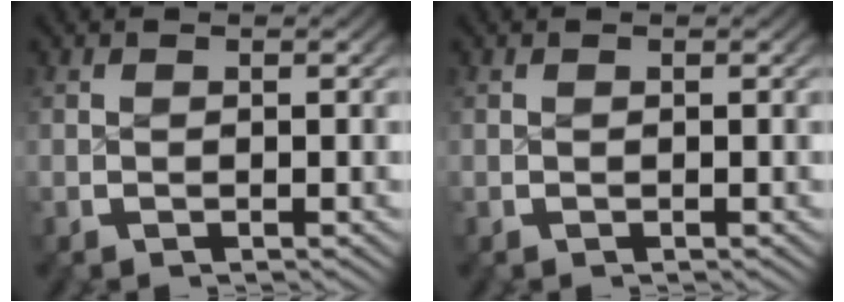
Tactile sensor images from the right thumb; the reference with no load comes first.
{"total": 0.0}